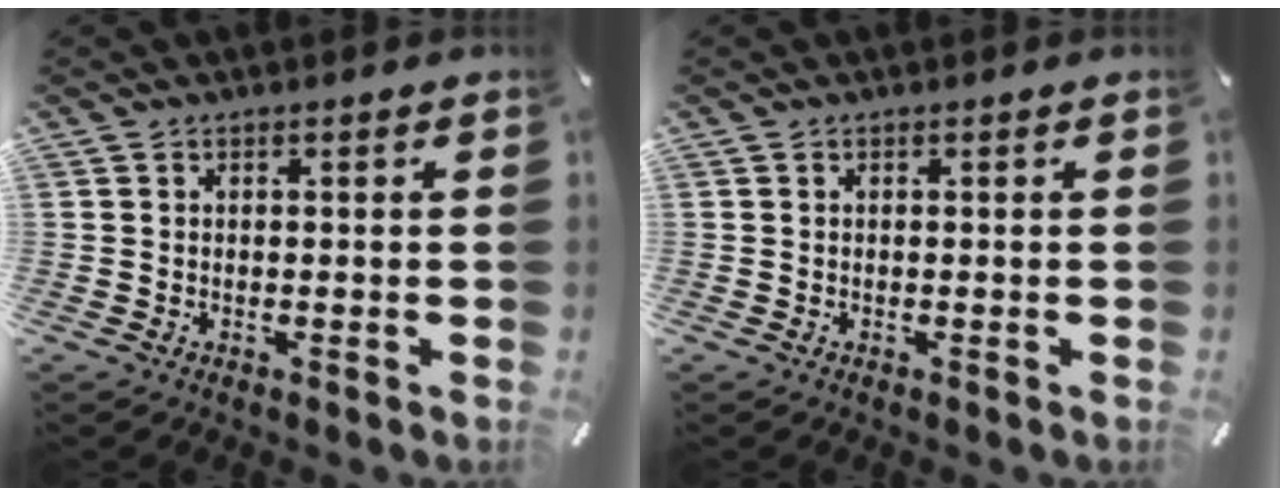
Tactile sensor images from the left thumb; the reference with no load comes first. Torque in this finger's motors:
{"motor_torque": [-0.03, -0.01, 0.00, 0.00, 0.00]}